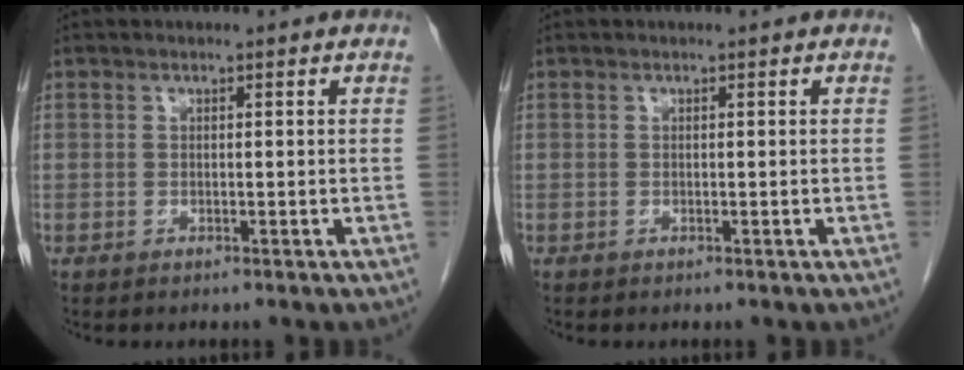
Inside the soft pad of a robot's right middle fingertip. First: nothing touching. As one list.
[{"total": 0.0}]